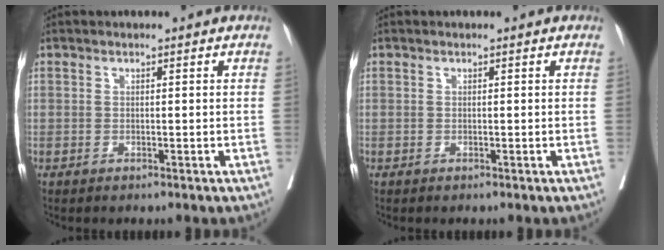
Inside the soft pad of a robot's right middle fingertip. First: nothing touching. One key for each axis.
{"total": 0.0}